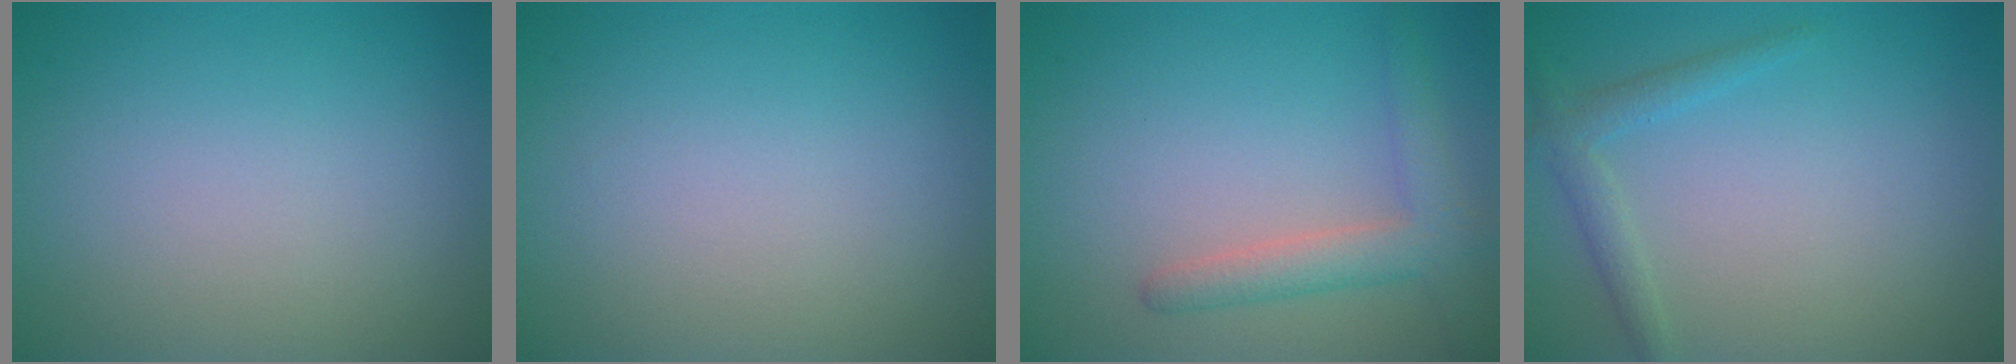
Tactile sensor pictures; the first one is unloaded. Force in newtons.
{"total": 0.0}
{"total": 3.0, "press": 3.0, "slide": 0.1}
{"total": 1.8, "press": 1.7, "slide": 0.1}